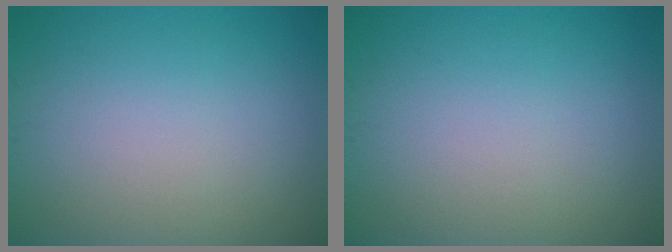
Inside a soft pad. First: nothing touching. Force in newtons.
{"total": 0.0}